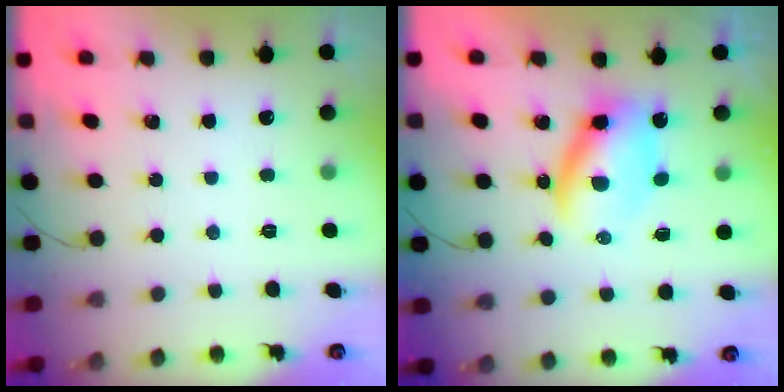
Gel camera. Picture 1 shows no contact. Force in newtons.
{"total": 6.5, "press": 6.5, "slide": 0.7}